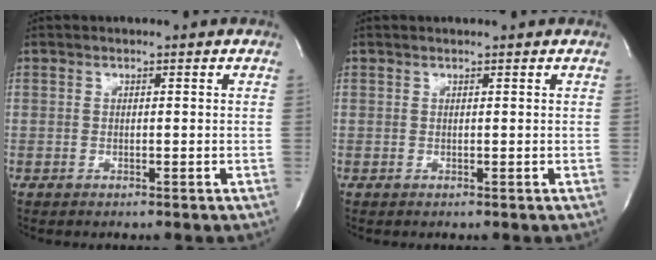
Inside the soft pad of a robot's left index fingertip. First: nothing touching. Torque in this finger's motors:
{"motor_torque": [-0.25, 0.04, -0.03, 0.02]}